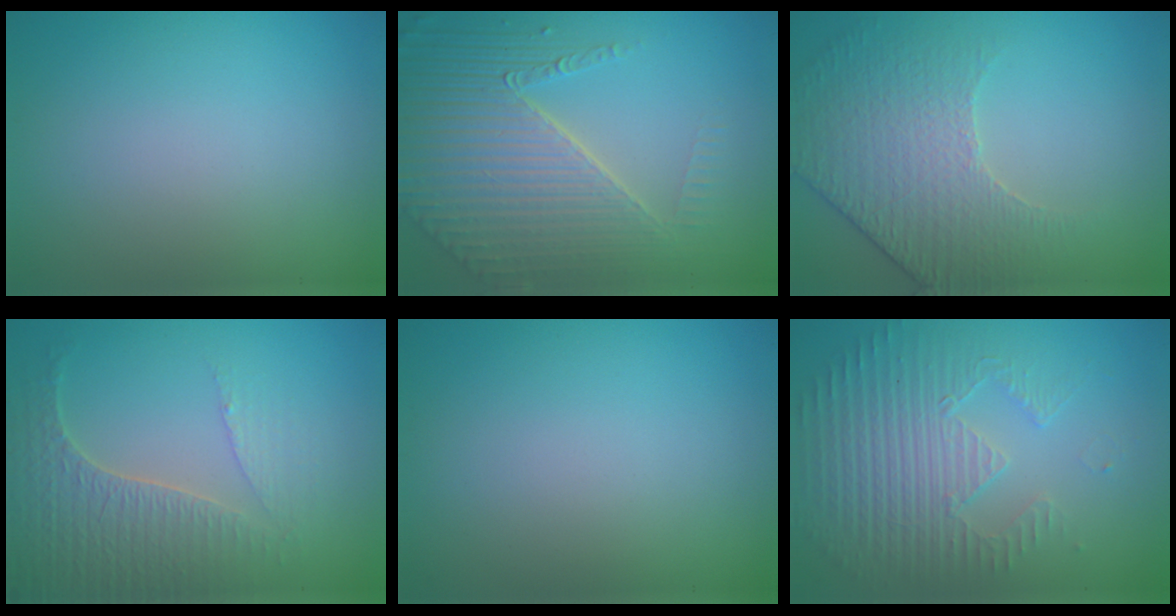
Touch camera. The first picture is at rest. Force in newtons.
{"total": 8.2, "press": 5.7, "slide": 5.9}
{"total": 4.3, "press": 4.0, "slide": 1.5}
{"total": 3.9, "press": 3.8, "slide": 0.7}
{"total": 0.0}
{"total": 3.8, "press": 3.6, "slide": 1.2}